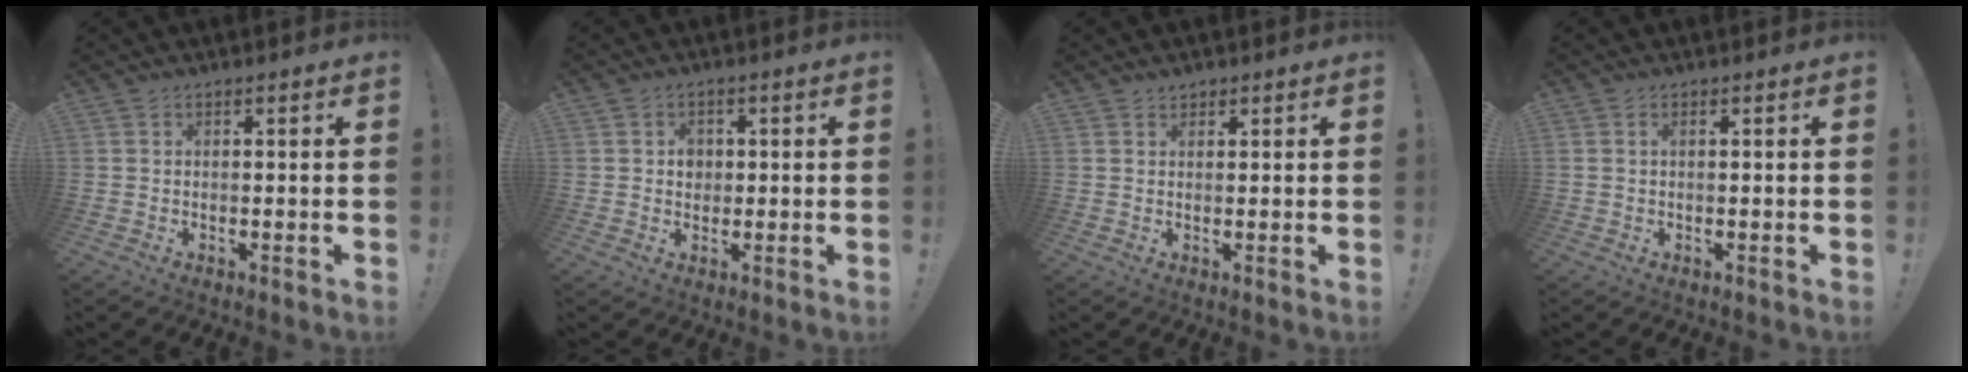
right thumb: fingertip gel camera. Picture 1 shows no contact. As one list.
[{"total": 3.1, "force": [0.1, 2.8, 1.4], "torque": [-0.011, -0.002, -0.001]}, {"total": 1.3, "force": [1.1, 0.7, 0.3], "torque": [-0.003, -0.004, 0.020]}, {"total": 0.9, "force": [0.4, 0.4, 0.7], "torque": [-0.021, 0.005, 0.008]}]